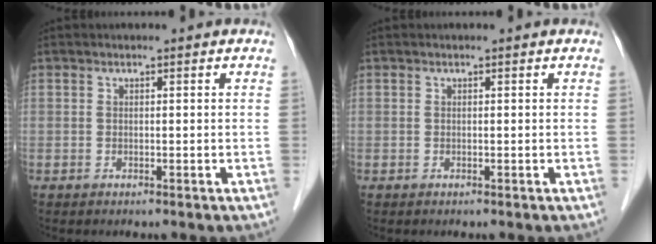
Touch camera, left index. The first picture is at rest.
{"total": 0.0}